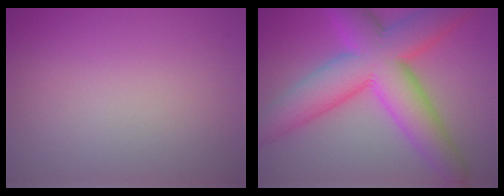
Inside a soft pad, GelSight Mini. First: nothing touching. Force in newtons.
{"total": 11.4, "press": 11.4, "slide": 0.1}